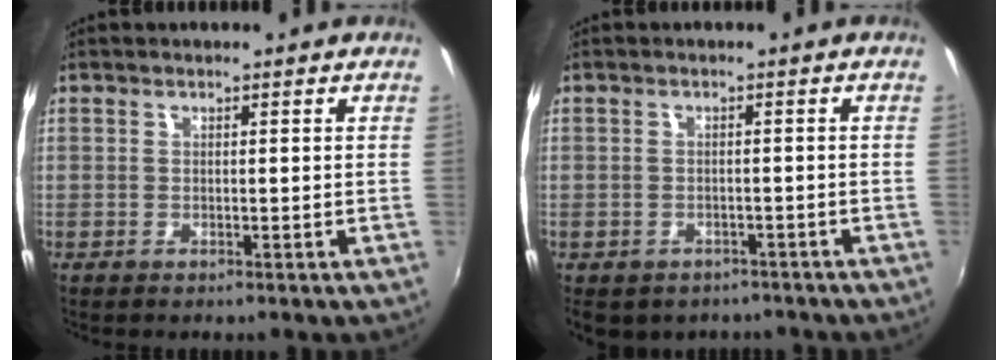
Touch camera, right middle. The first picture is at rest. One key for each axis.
{"total": 6.6, "fx": -4.5, "fy": 4.1, "fz": 2.7, "tx": -0.060, "ty": -0.018, "tz": -0.054}